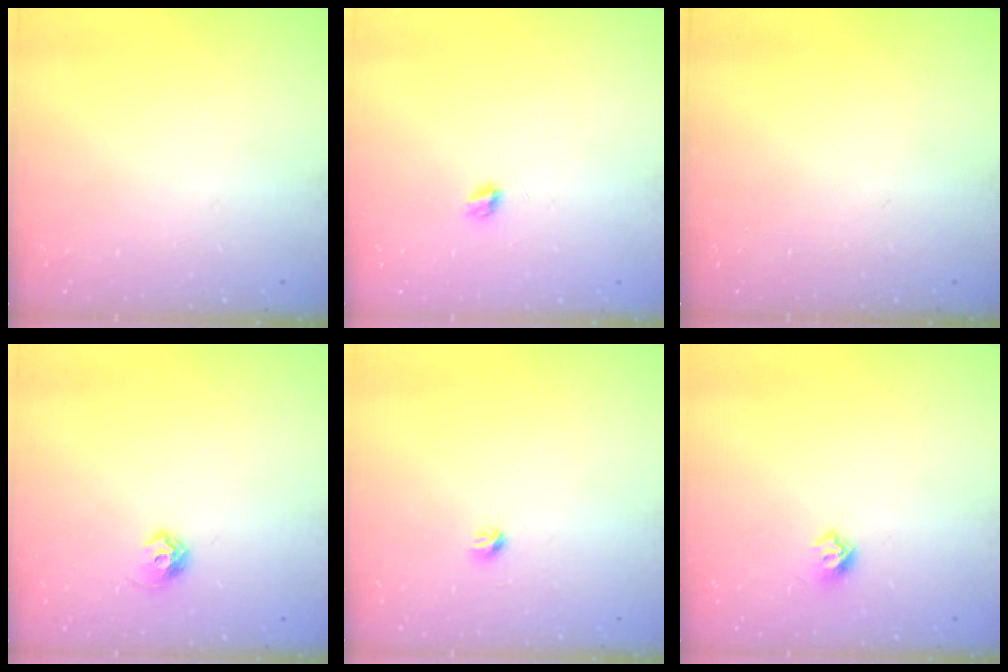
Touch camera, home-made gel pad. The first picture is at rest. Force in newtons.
{"total": 3.9, "press": 3.9, "slide": 0.3}
{"total": 0.0}
{"total": 6.1, "press": 6.0, "slide": 1.1}
{"total": 3.6, "press": 3.5, "slide": 0.6}
{"total": 6.0, "press": 5.9, "slide": 0.9}